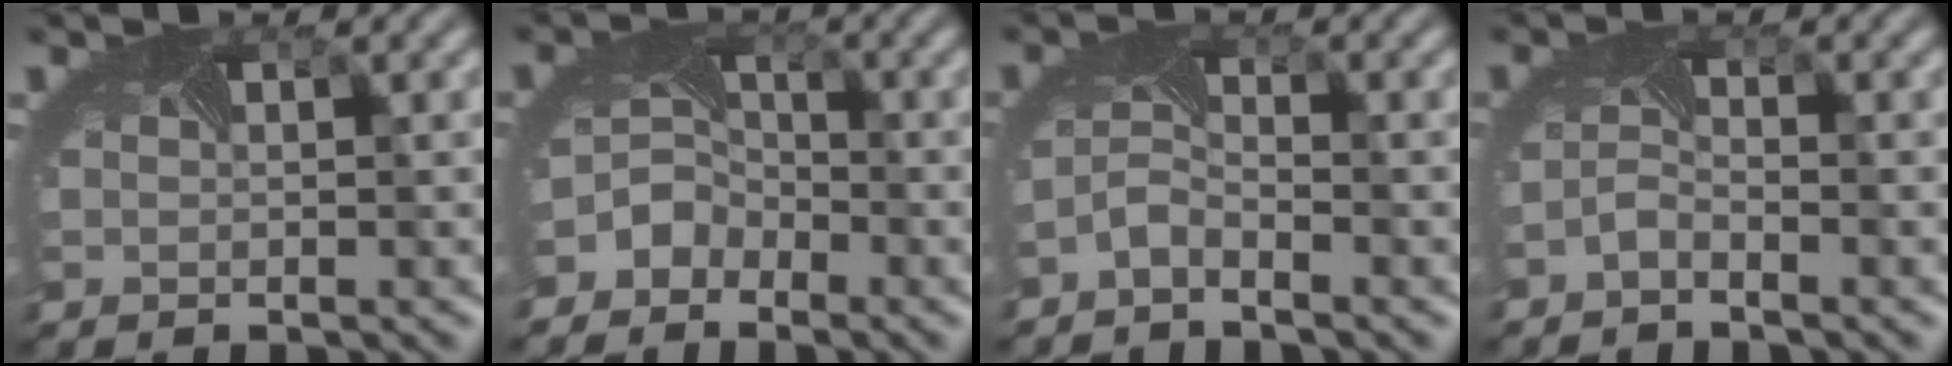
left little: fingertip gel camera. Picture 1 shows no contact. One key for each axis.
{"total": 3.3, "fx": -2.5, "fy": 2.0, "fz": 0.6, "tx": -0.007, "ty": -0.002, "tz": -0.055}
{"total": 1.8, "fx": -1.7, "fy": 0.3, "fz": 0.6, "tx": -0.026, "ty": -0.001, "tz": -0.041}
{"total": 1.3, "fx": -1.3, "fy": 0.0, "fz": 0.3, "tx": -0.017, "ty": -0.001, "tz": -0.030}